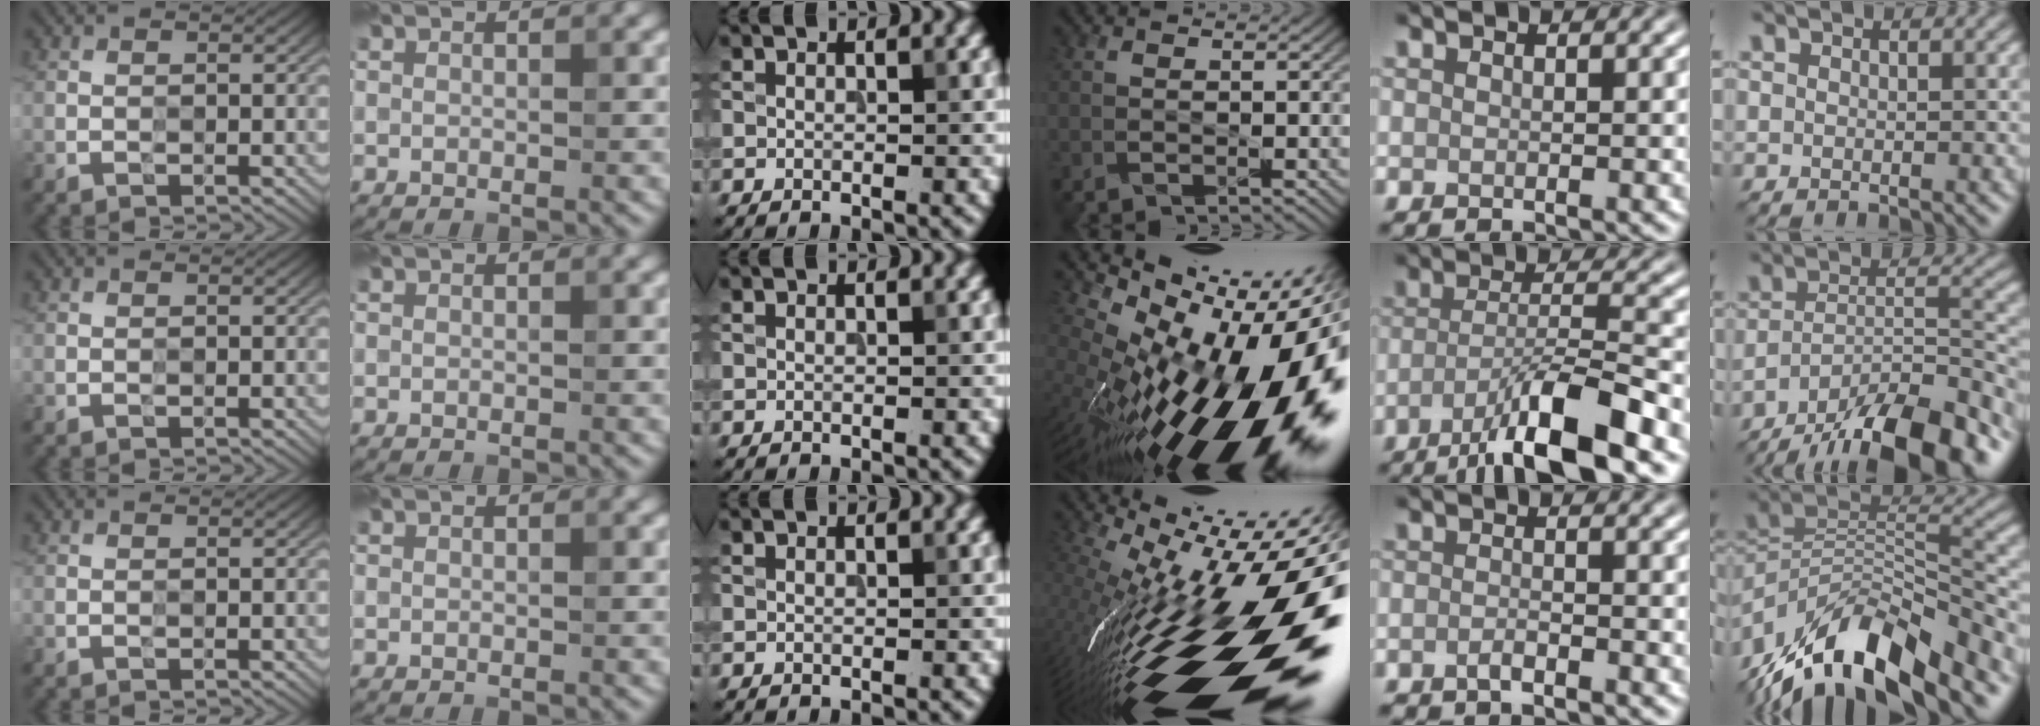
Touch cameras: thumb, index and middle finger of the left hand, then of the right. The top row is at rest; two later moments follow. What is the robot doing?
{"motion": "press", "object": "grip strengthener"}